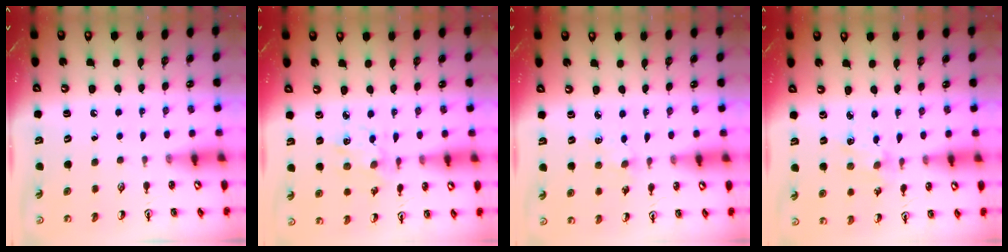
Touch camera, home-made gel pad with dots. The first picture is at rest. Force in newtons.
{"total": 2.7, "press": 2.6, "slide": 0.8}
{"total": 3.7, "press": 3.6, "slide": 0.5}
{"total": 2.3, "press": 2.3, "slide": 0.4}